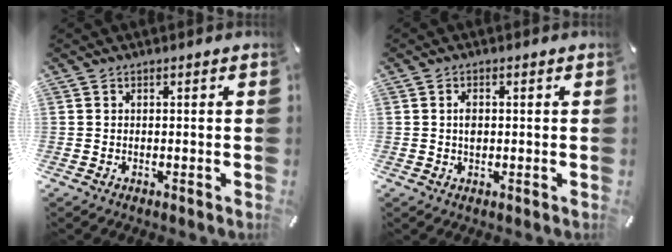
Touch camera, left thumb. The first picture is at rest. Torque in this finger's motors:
{"motor_torque": [0.30, 0.37, 0.17, -0.08, -0.01]}